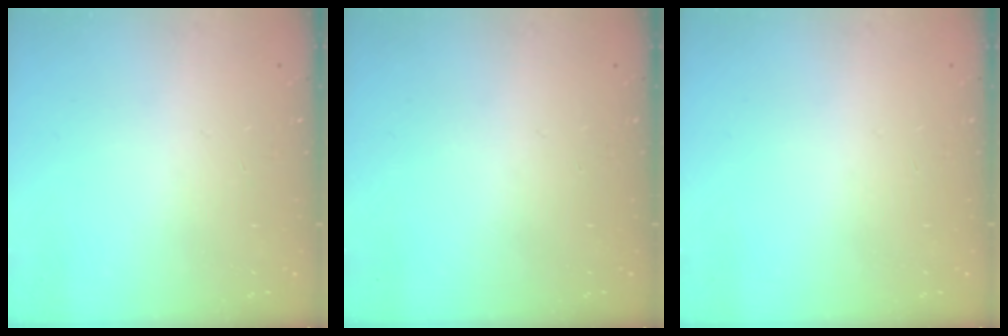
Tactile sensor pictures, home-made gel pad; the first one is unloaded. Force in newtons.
{"total": 0.0}
{"total": 0.0}